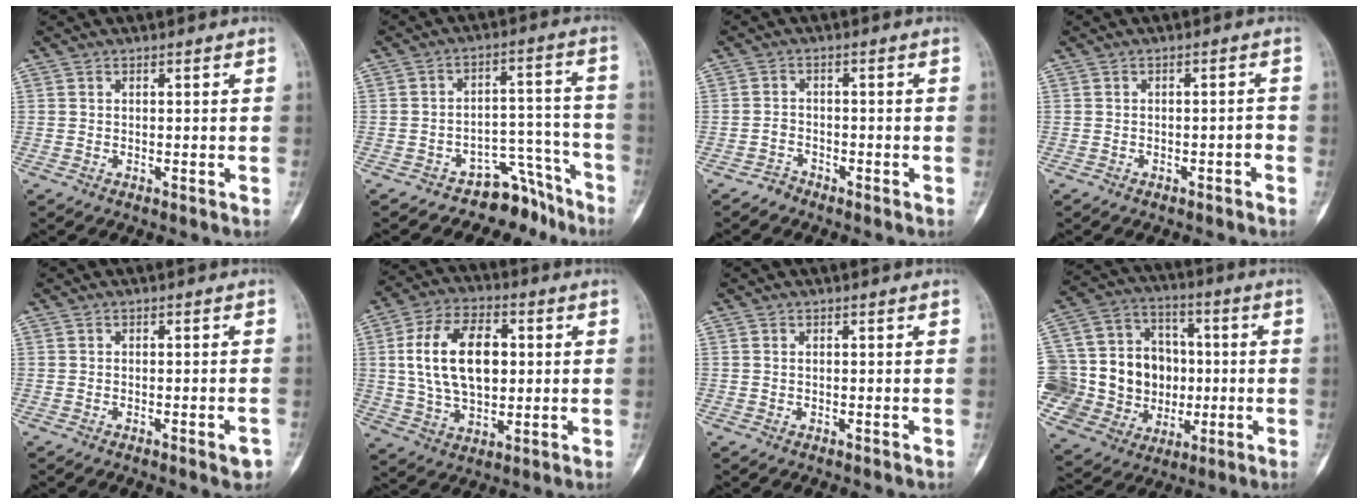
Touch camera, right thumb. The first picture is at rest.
{"total": 8.6, "force": [-7.5, 4.3, 0.6], "torque": [0.040, 0.127, -0.113]}
{"total": 2.3, "force": [-1.9, 1.3, -0.3], "torque": [0.009, 0.009, -0.038]}
{"total": 1.7, "force": [-1.0, 1.0, 0.9], "torque": [-0.007, 0.017, -0.014]}
{"total": 2.3, "force": [-1.2, 0.9, 1.8], "torque": [-0.014, 0.010, -0.014]}
{"total": 16.7, "force": [2.3, 10.2, 13.0], "torque": [-0.208, 0.005, 0.042]}
{"total": 0.0}
{"total": 27.5, "force": [-2.1, 22.6, 15.5], "torque": [-0.312, 0.056, -0.015]}